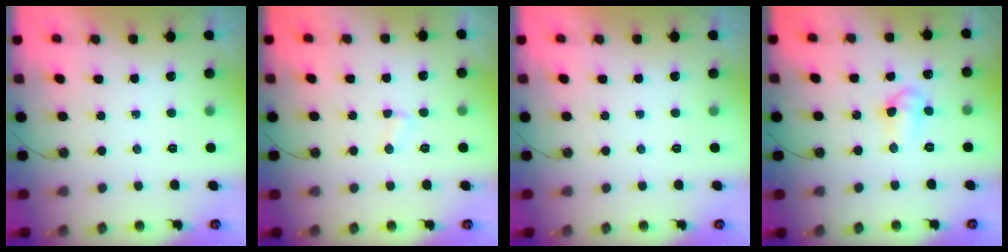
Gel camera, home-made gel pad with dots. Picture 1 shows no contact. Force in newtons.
{"total": 2.8, "press": 2.8, "slide": 0.3}
{"total": 0.0}
{"total": 7.8, "press": 6.7, "slide": 4.1}